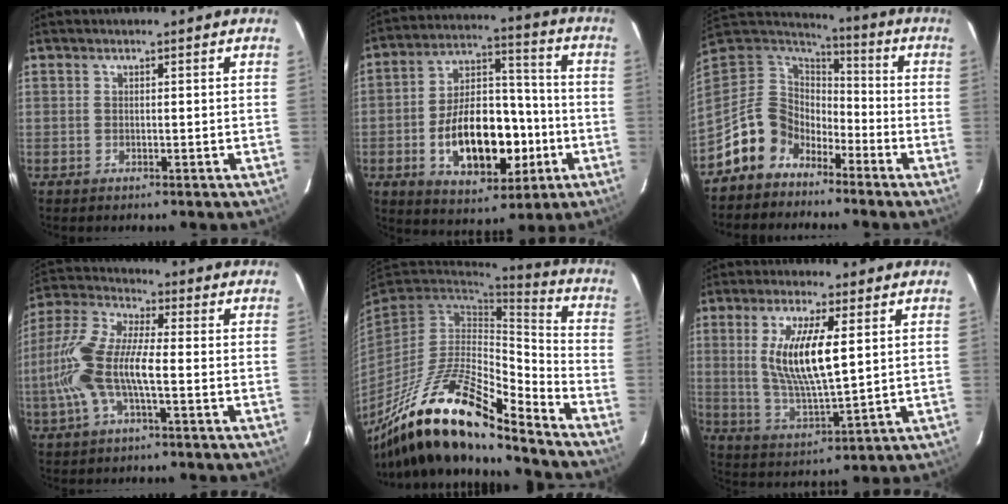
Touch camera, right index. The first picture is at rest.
{"total": 18.4, "force": [-5.1, 10.3, 14.3], "torque": [-0.259, 0.026, -0.064]}
{"total": 12.1, "force": [-8.2, 8.5, 3.0], "torque": [-0.082, 0.028, -0.151]}
{"total": 13.1, "force": [-2.6, 3.8, 12.3], "torque": [-0.270, 0.005, -0.052]}
{"total": 22.8, "force": [-16.3, 5.5, 15.0], "torque": [-0.278, -0.033, -0.295]}
{"total": 12.2, "force": [2.9, 2.8, 11.6], "torque": [-0.221, -0.008, 0.062]}